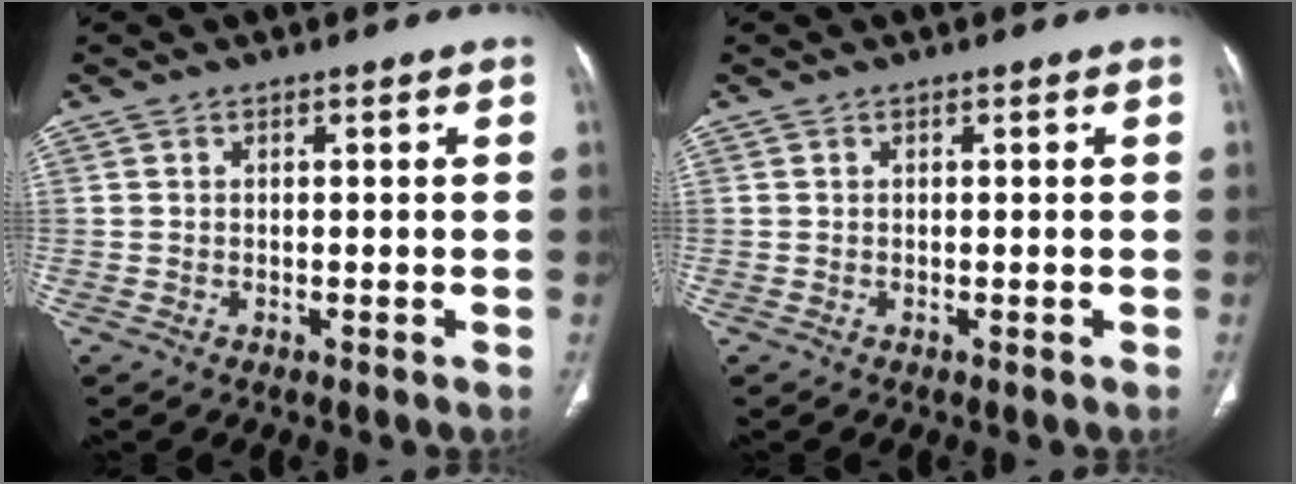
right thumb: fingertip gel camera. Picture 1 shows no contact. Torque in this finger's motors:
{"motor_torque": [0.00, 0.00, -0.30, -0.30, 0.00]}